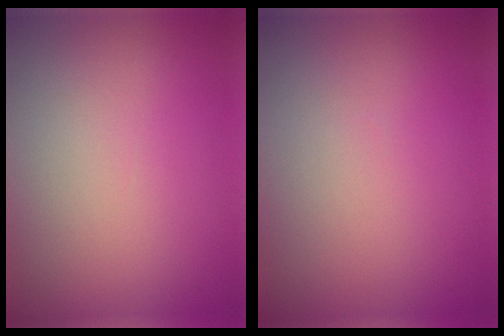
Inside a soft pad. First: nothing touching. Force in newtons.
{"total": 0.0}